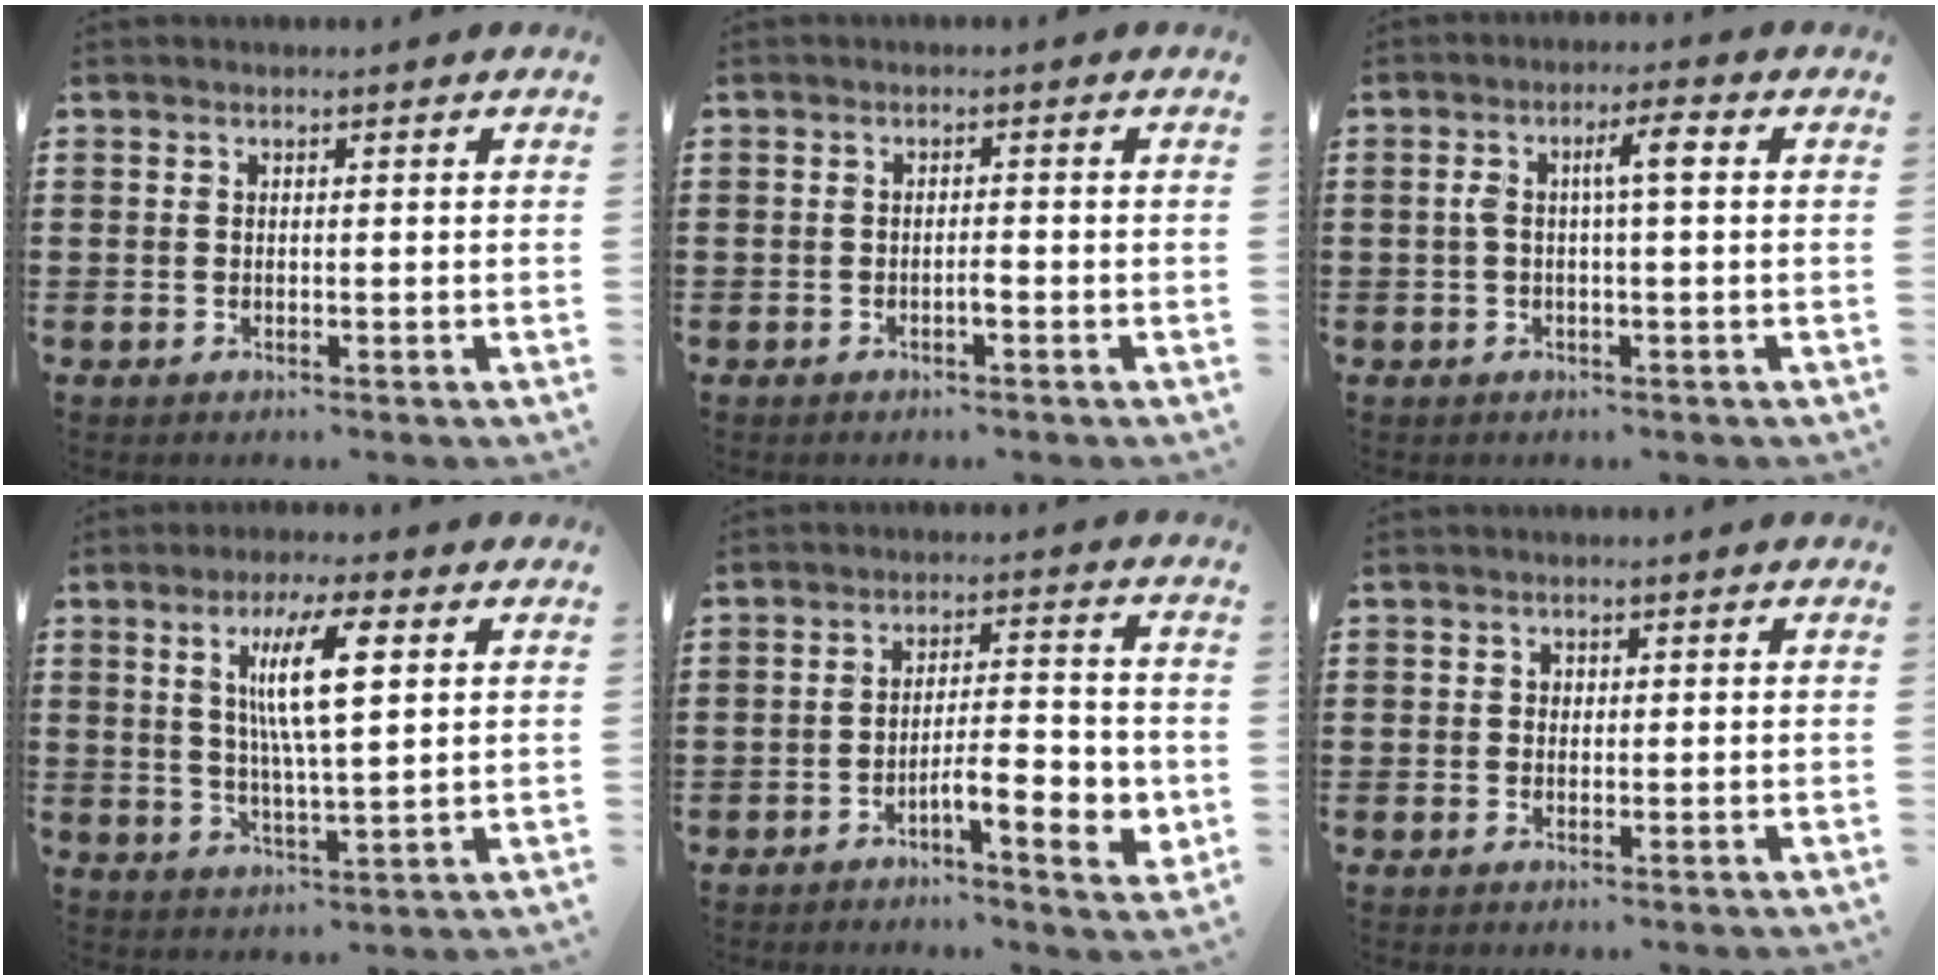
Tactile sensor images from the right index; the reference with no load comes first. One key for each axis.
{"total": 1.3, "fx": -0.7, "fy": 0.2, "fz": 1.1, "tx": -0.021, "ty": -0.001, "tz": -0.013}
{"total": 4.3, "fx": 0.4, "fy": 0.8, "fz": 4.2, "tx": -0.072, "ty": 0.006, "tz": -0.001}
{"total": 9.5, "fx": 3.1, "fy": 1.7, "fz": 8.8, "tx": -0.179, "ty": 0.008, "tz": 0.048}
{"total": 7.1, "fx": -3.2, "fy": 1.8, "fz": 6.1, "tx": -0.081, "ty": -0.002, "tz": -0.056}
{"total": 0.7, "fx": 0.0, "fy": 0.7, "fz": 0.2, "tx": -0.006, "ty": 0.004, "tz": 0.000}